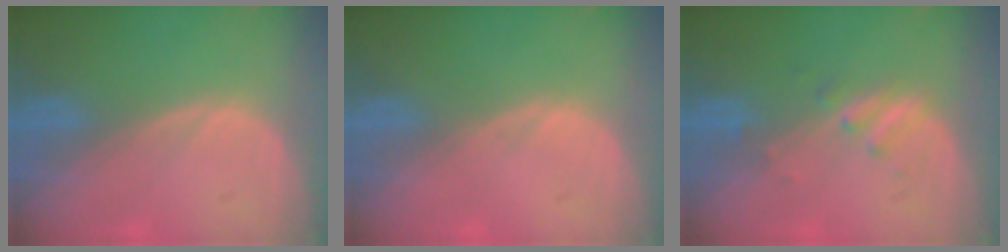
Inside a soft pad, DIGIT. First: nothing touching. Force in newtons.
{"total": 0.0}
{"total": 2.3, "press": 2.3, "slide": 0.3}